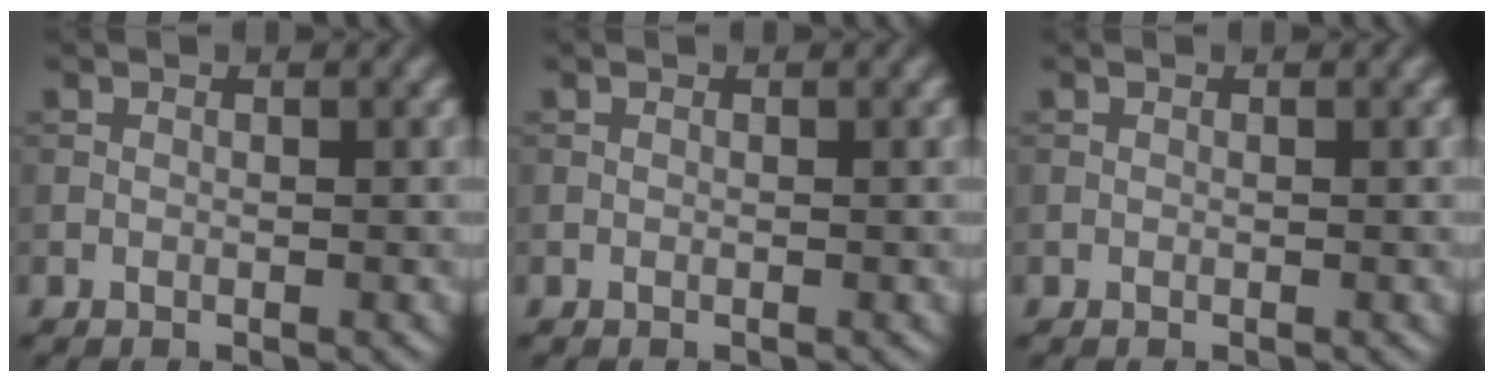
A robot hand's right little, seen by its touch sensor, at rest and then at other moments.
{"total": 0.0}
{"total": 0.0}